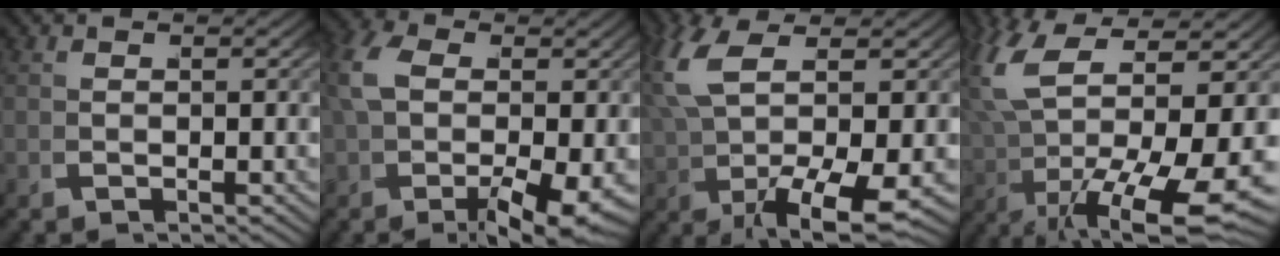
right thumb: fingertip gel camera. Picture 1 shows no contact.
{"total": 7.0, "force": [-0.5, 4.1, 5.6], "torque": [-0.115, -0.018, 0.006]}
{"total": 7.1, "force": [0.5, 2.9, 6.5], "torque": [-0.143, -0.016, 0.028]}
{"total": 12.0, "force": [1.4, 6.4, 10.1], "torque": [-0.209, -0.018, 0.037]}